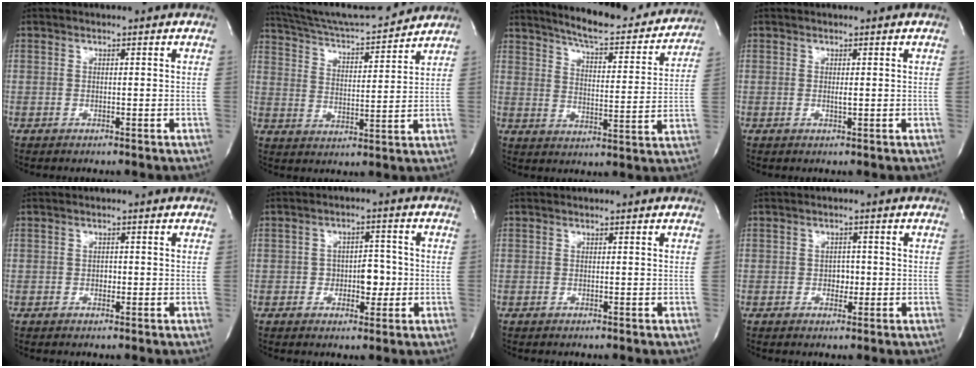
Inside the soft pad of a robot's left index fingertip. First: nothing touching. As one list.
[{"total": 15.4, "force": [14.6, 0.9, 4.8], "torque": [-0.089, 0.007, 0.235]}, {"total": 20.2, "force": [18.4, 3.5, 7.7], "torque": [-0.107, -0.023, 0.237]}, {"total": 0.8, "force": [0.2, 0.1, 0.8], "torque": [-0.018, -0.001, 0.003]}, {"total": 1.0, "force": [-0.2, 0.7, 0.6], "torque": [-0.009, 0.003, -0.003]}, {"total": 4.6, "force": [-0.8, 2.8, 3.5], "torque": [-0.039, 0.011, -0.008]}, {"total": 0.0}, {"total": 2.0, "force": [-0.3, 1.5, 1.2], "torque": [-0.015, 0.005, -0.003]}]